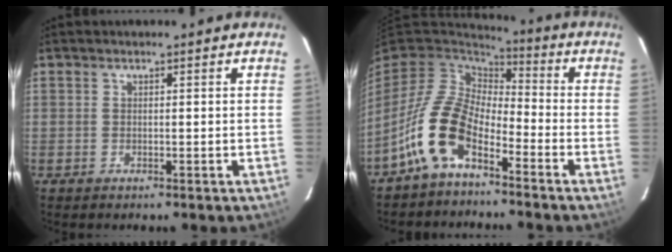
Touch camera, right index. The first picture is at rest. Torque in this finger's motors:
{"motor_torque": [1.28, -0.86, 1.05, 0.21]}